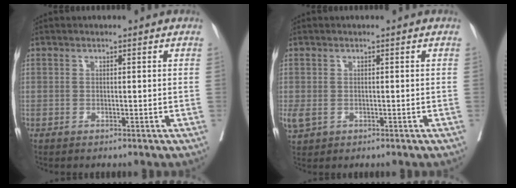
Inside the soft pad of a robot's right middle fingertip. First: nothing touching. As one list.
[{"total": 2.3, "force": [-0.5, 1.6, 1.6], "torque": [-0.046, -0.005, -0.001]}]